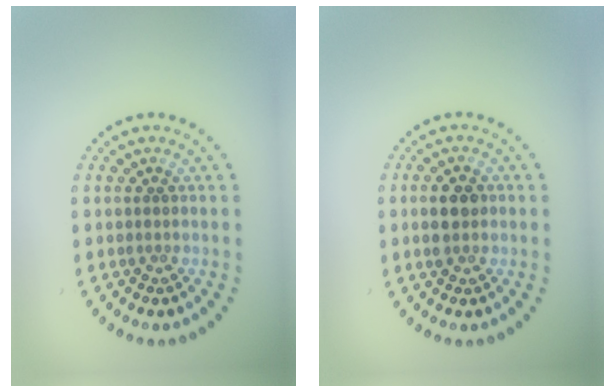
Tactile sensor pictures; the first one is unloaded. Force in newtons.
{"total": 2.9, "press": 2.9, "slide": 0.2}